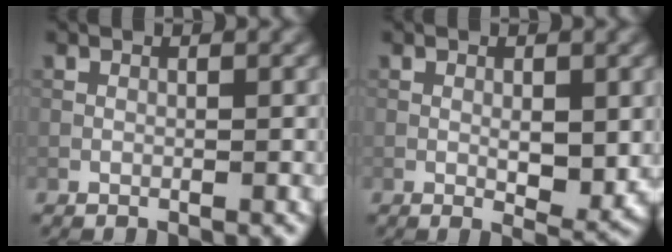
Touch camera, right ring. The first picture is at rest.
{"total": 3.0, "force": [-0.2, 1.3, 2.8], "torque": [-0.039, -0.006, 0.001]}